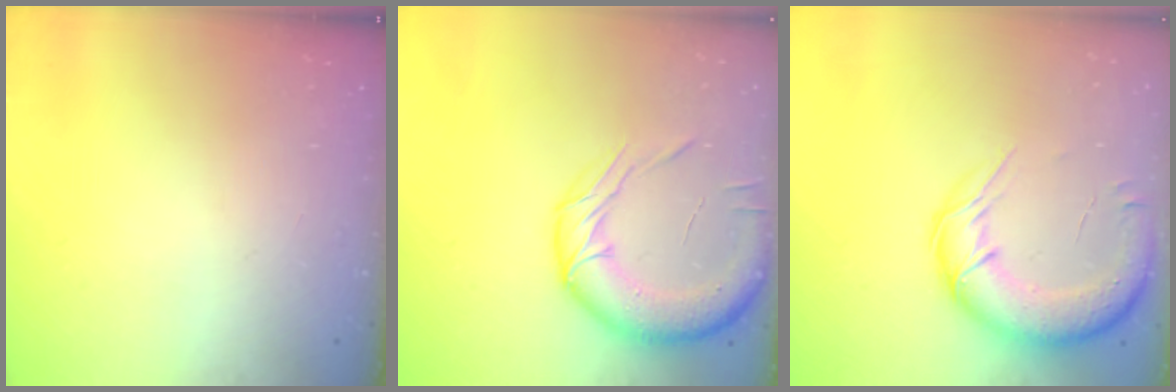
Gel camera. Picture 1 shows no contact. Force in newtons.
{"total": 15.7, "press": 15.6, "slide": 1.7}
{"total": 17.5, "press": 17.1, "slide": 4.0}